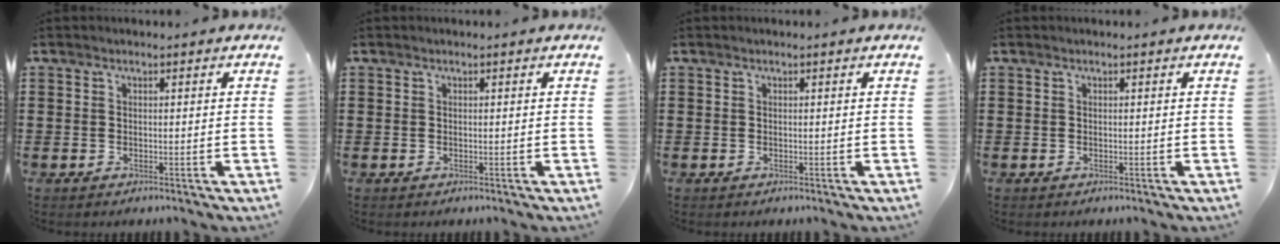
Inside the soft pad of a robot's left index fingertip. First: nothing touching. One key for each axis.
{"total": 0.0}
{"total": 0.0}
{"total": 0.0}